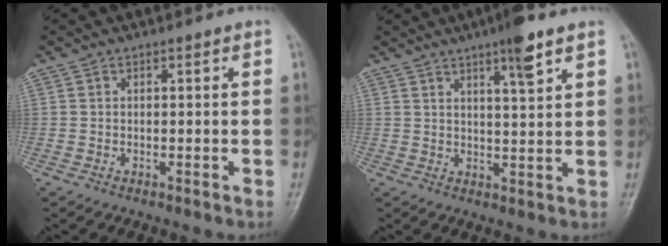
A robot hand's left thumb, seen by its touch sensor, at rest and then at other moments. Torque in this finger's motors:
{"motor_torque": [1.19, 0.71, 0.53, -0.64, 0.16]}